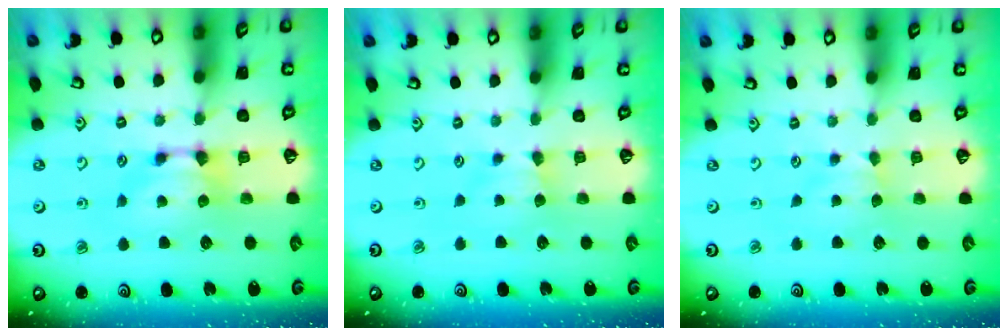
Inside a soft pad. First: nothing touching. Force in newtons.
{"total": 1.6, "press": 1.5, "slide": 0.4}
{"total": 1.7, "press": 1.6, "slide": 0.5}